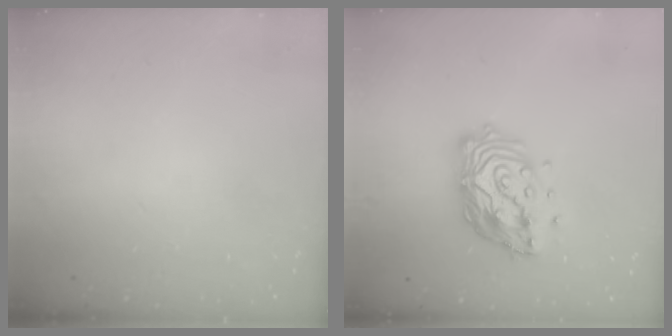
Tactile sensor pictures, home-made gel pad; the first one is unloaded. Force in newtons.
{"total": 14.9, "press": 14.9, "slide": 1.3}